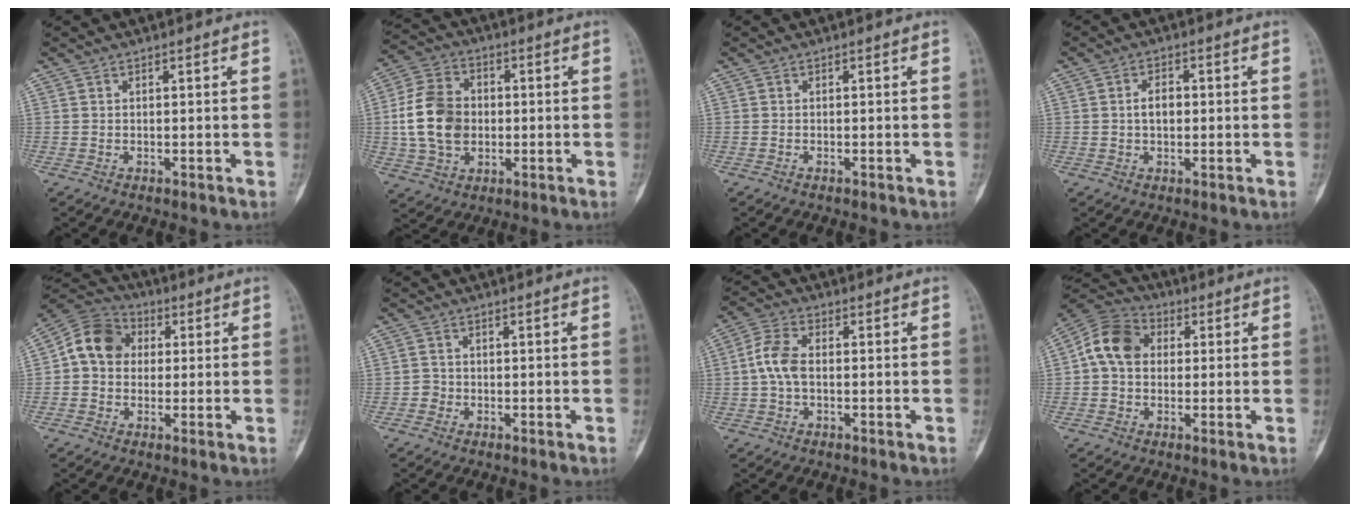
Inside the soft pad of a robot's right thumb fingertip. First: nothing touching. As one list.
[{"total": 13.1, "force": [-0.3, 9.9, 8.6], "torque": [-0.146, 0.015, -0.006]}, {"total": 0.0}, {"total": 3.5, "force": [0.1, 2.3, 2.7], "torque": [-0.043, 0.008, -0.001]}, {"total": 10.0, "force": [1.0, 8.4, 5.3], "torque": [-0.075, 0.024, 0.002]}, {"total": 1.5, "force": [-0.6, 1.3, 0.2], "torque": [0.005, 0.007, -0.016]}, {"total": 6.1, "force": [-0.3, 3.6, 5.0], "torque": [-0.112, 0.019, -0.011]}, {"total": 10.0, "force": [1.1, 7.7, 6.2], "torque": [-0.103, 0.025, 0.006]}]